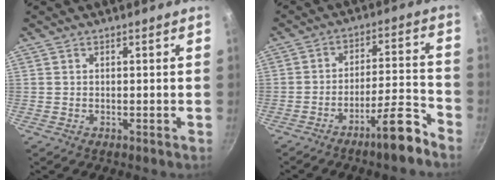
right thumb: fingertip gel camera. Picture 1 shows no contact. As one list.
[{"total": 9.9, "force": [-7.1, 1.5, 6.8], "torque": [-0.096, 0.061, -0.105]}]